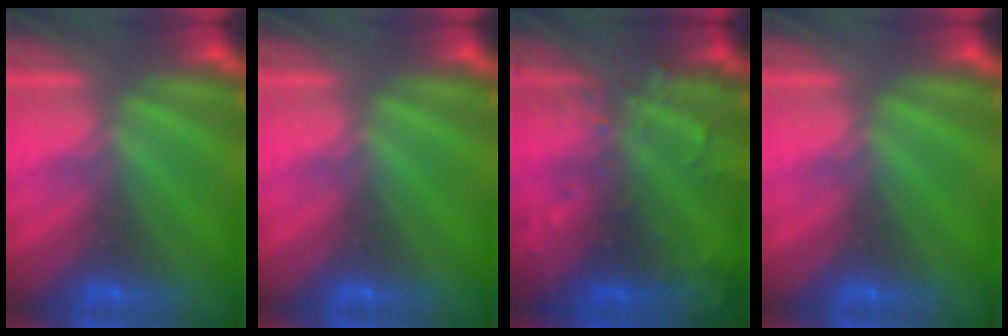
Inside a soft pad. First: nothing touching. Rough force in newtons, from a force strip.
{"total": 0.0}
{"total": 7.3}
{"total": 0.0}